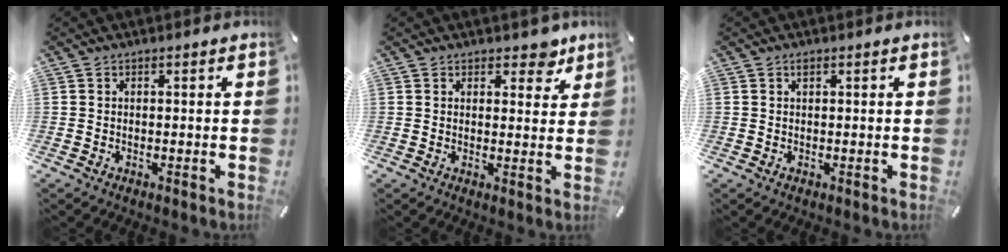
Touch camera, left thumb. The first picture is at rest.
{"total": 5.5, "force": [3.9, 3.2, 2.2], "torque": [0.001, -0.024, 0.059]}
{"total": 0.9, "force": [0.3, 0.6, 0.7], "torque": [-0.015, 0.001, 0.006]}